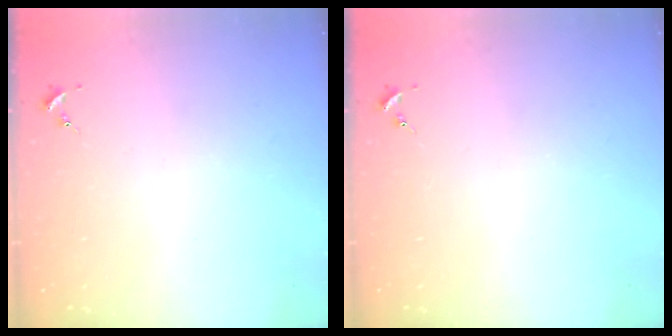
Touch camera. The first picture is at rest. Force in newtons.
{"total": 0.0}